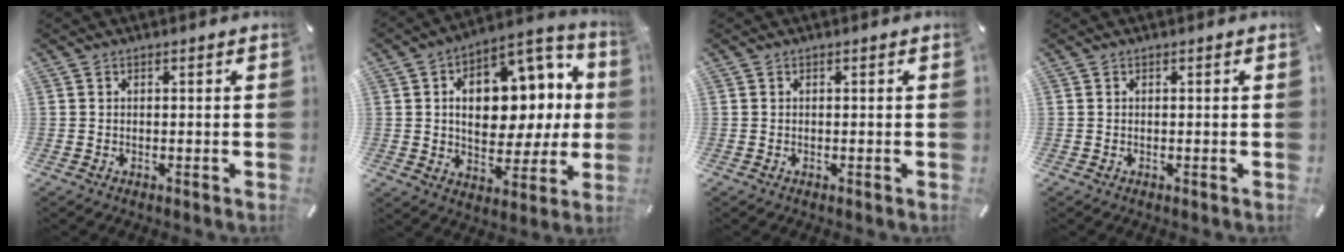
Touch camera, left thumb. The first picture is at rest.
{"total": 17.7, "force": [3.7, 11.5, 12.9], "torque": [-0.171, -0.020, 0.065]}
{"total": 0.0}
{"total": 0.0}